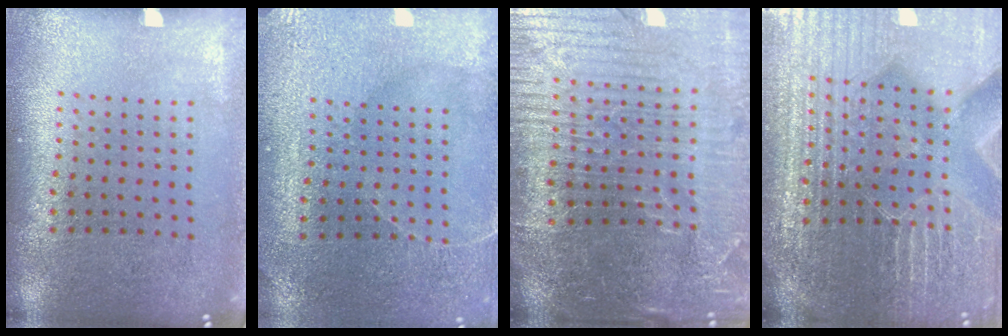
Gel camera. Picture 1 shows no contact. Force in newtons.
{"total": 3.0, "press": 2.9, "slide": 0.3}
{"total": 5.5, "press": 5.0, "slide": 2.3}
{"total": 5.7, "press": 5.2, "slide": 2.3}